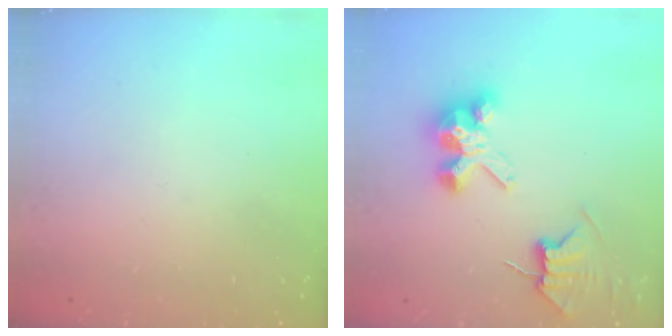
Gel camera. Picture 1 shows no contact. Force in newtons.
{"total": 7.6, "press": 7.6, "slide": 0.8}